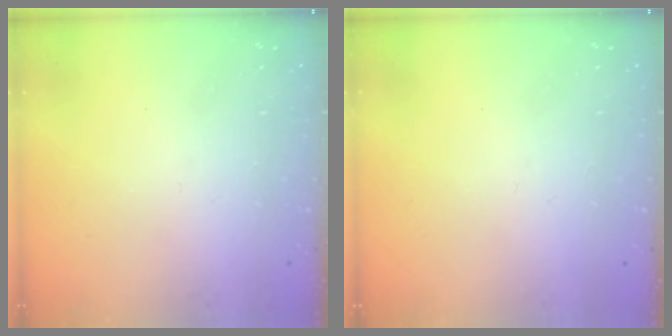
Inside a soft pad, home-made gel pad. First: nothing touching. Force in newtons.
{"total": 0.0}